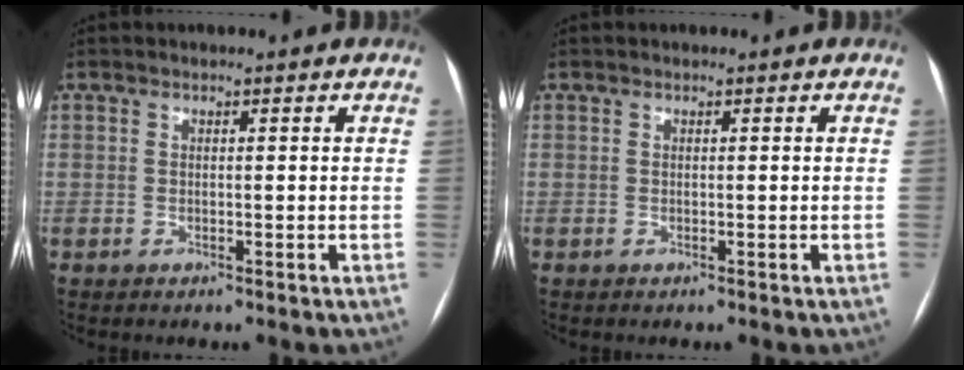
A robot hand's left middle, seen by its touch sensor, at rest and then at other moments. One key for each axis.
{"total": 0.0}